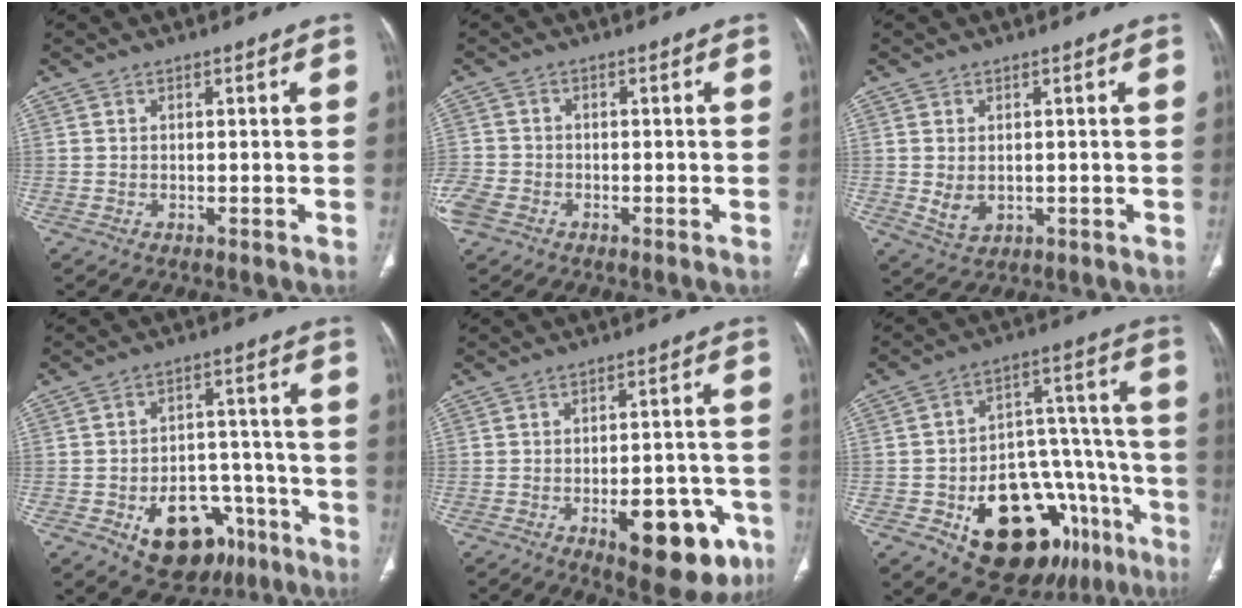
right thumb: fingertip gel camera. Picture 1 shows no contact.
{"total": 5.7, "force": [-2.9, 4.2, 2.6], "torque": [-0.069, 0.010, -0.056]}
{"total": 3.8, "force": [-0.1, 2.8, 2.6], "torque": [-0.040, -0.011, 0.011]}
{"total": 14.9, "force": [-7.4, 10.0, 8.2], "torque": [-0.072, 0.052, -0.097]}
{"total": 15.7, "force": [-7.0, 6.9, 12.3], "torque": [-0.115, 0.029, -0.079]}
{"total": 25.4, "force": [-12.1, 14.2, 17.2], "torque": [-0.172, 0.092, -0.162]}